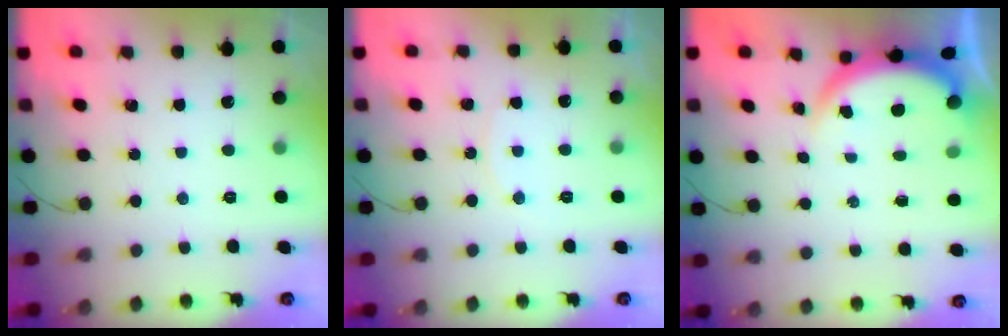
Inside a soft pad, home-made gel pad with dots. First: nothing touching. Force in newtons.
{"total": 5.6, "press": 5.6, "slide": 0.5}
{"total": 3.8, "press": 3.8, "slide": 0.2}